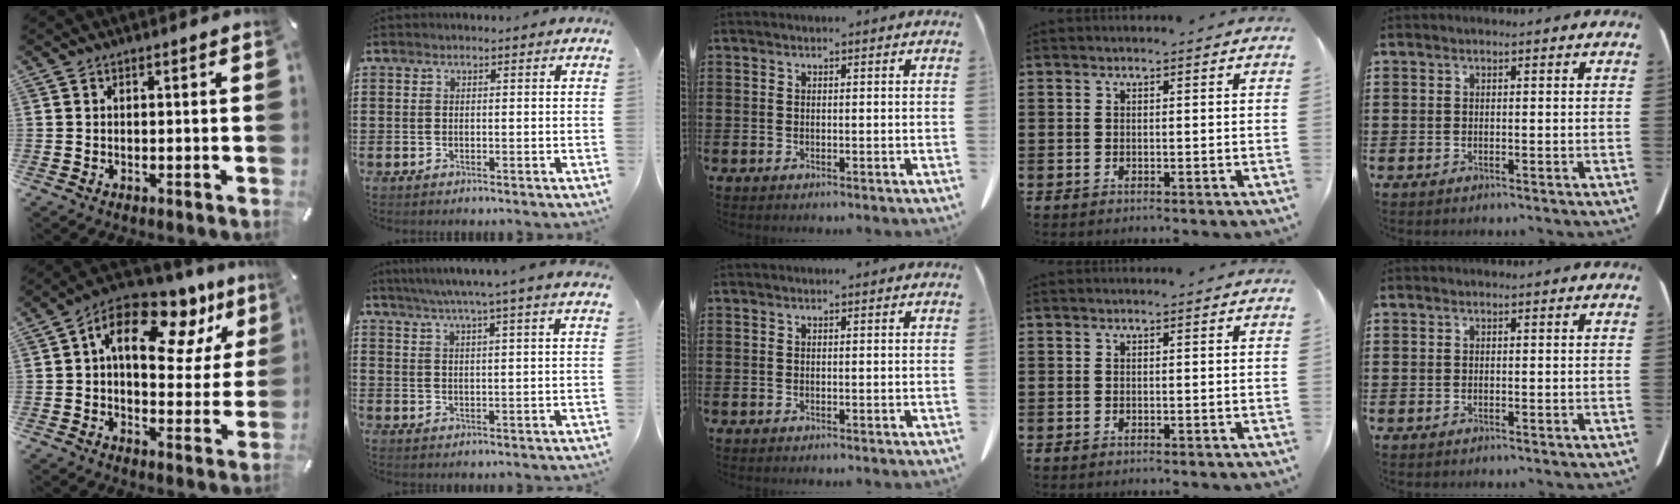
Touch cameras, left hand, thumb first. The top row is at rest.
{"thumb": {"total": 15.9, "force": [8.1, 8.7, 10.6], "torque": [-0.168, -0.042, 0.135]}, "index": {"total": 5.2, "force": [4.5, -1.0, 2.4], "torque": [-0.060, -0.019, 0.078]}}